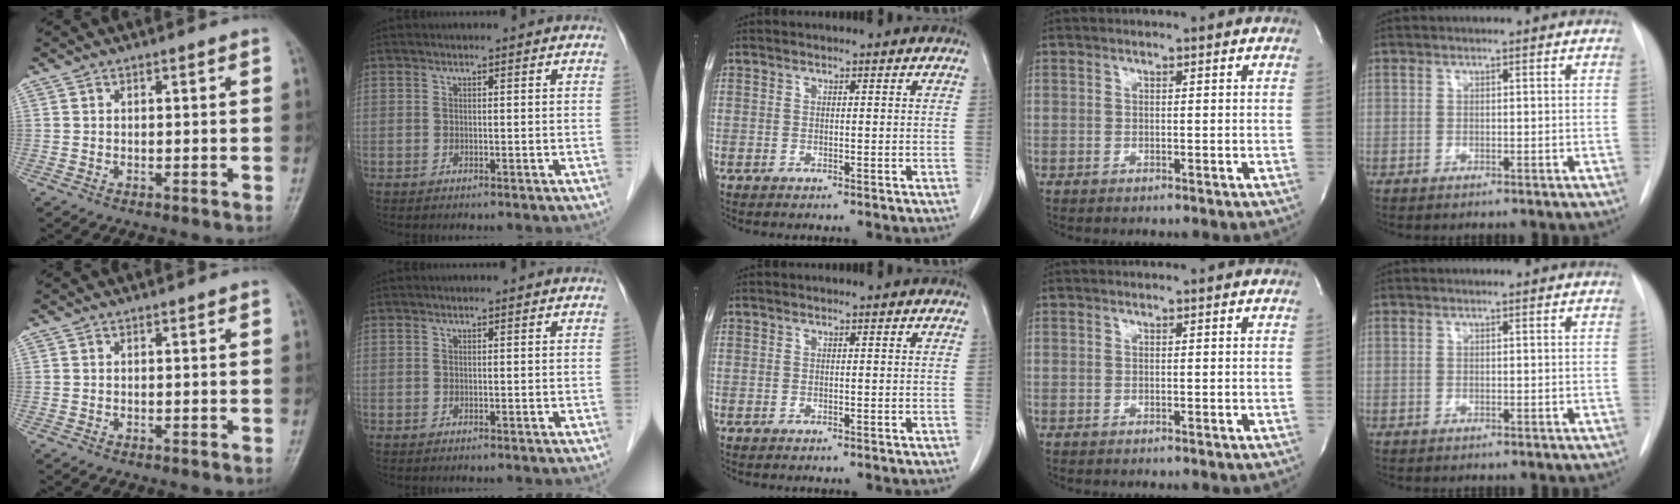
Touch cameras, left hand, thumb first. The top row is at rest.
{}